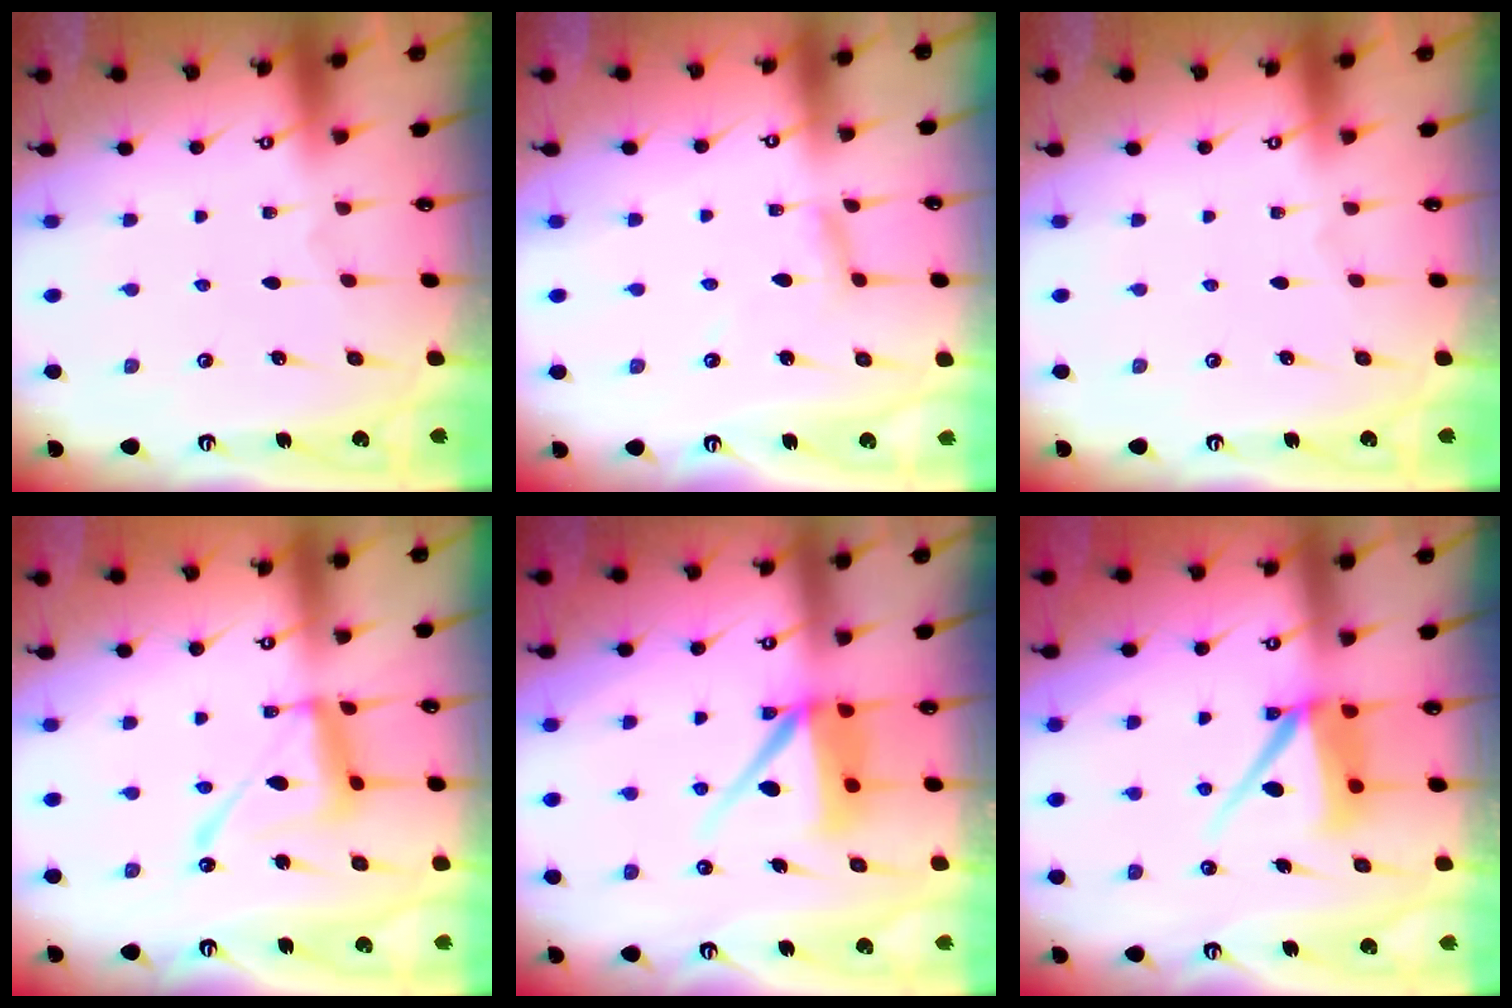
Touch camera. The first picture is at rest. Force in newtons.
{"total": 4.1, "press": 4.1, "slide": 0.3}
{"total": 0.0}
{"total": 13.9, "press": 13.8, "slide": 1.2}
{"total": 9.5, "press": 9.5, "slide": 0.9}
{"total": 8.6, "press": 8.5, "slide": 1.2}